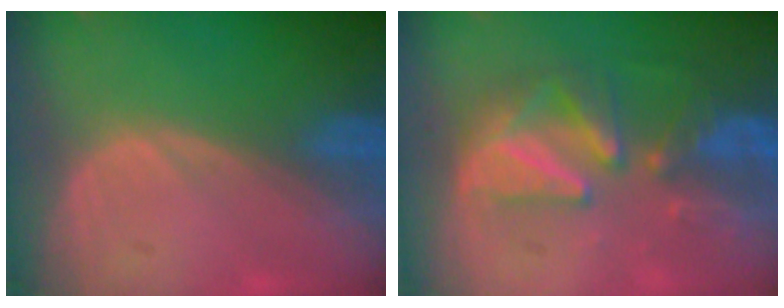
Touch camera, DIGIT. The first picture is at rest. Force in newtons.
{"total": 8.3, "press": 8.1, "slide": 2.0}